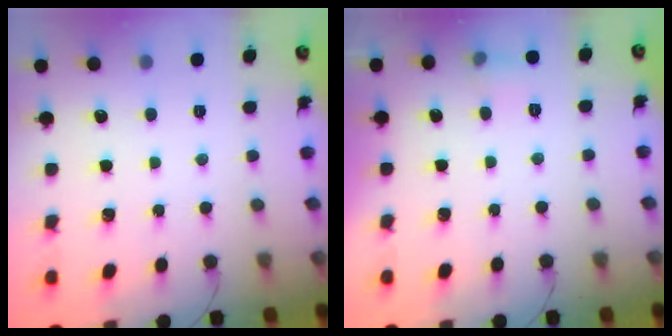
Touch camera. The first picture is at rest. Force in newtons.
{"total": 5.5, "press": 5.2, "slide": 1.9}